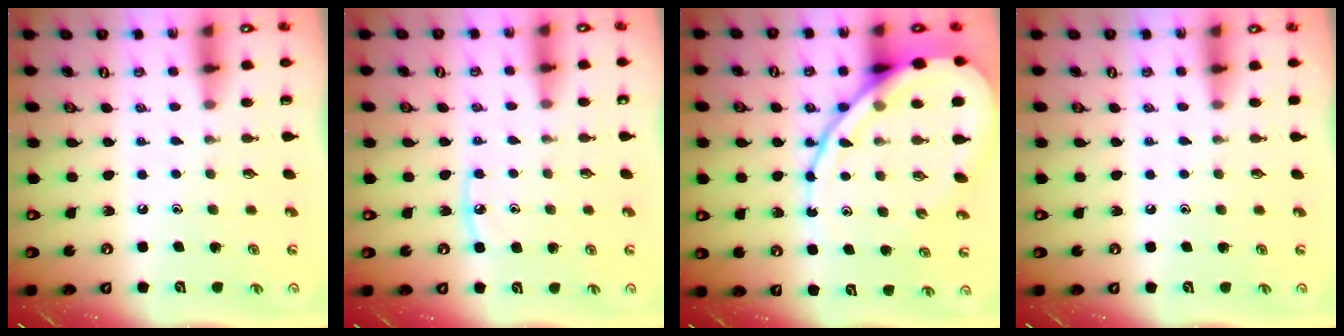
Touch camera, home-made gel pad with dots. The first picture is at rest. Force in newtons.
{"total": 5.3, "press": 5.3, "slide": 0.3}
{"total": 18.7, "press": 18.6, "slide": 2.1}
{"total": 2.2, "press": 2.2, "slide": 0.3}